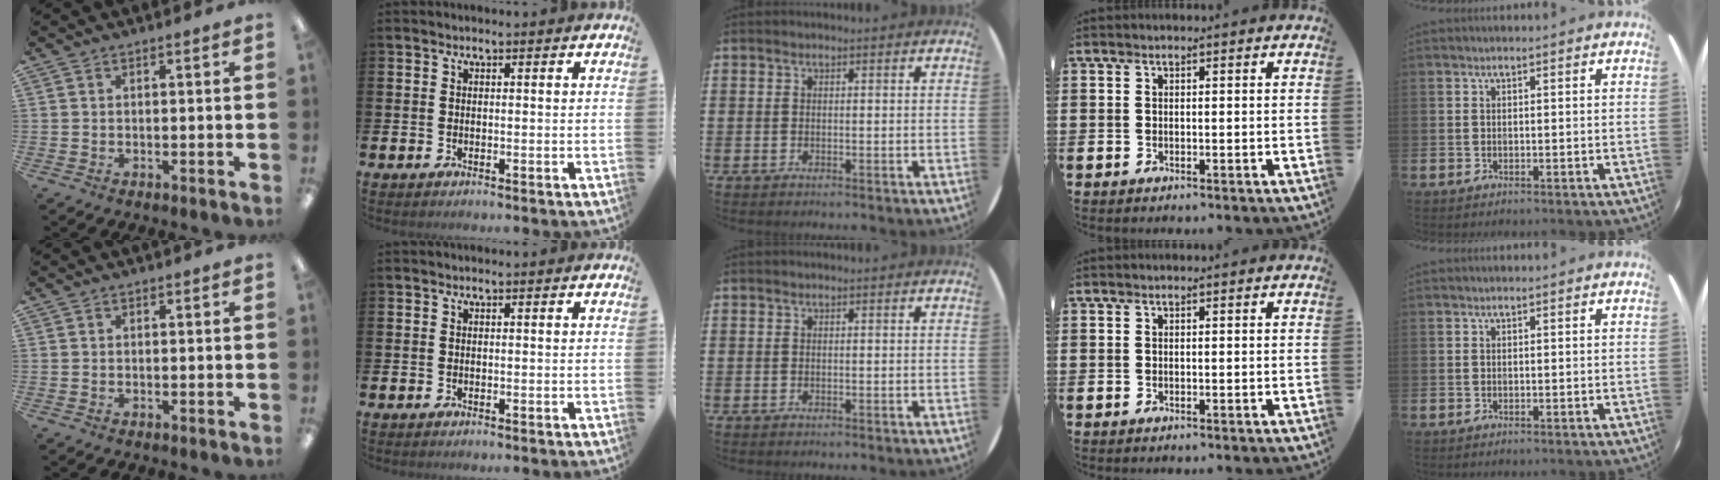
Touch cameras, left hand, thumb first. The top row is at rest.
{}